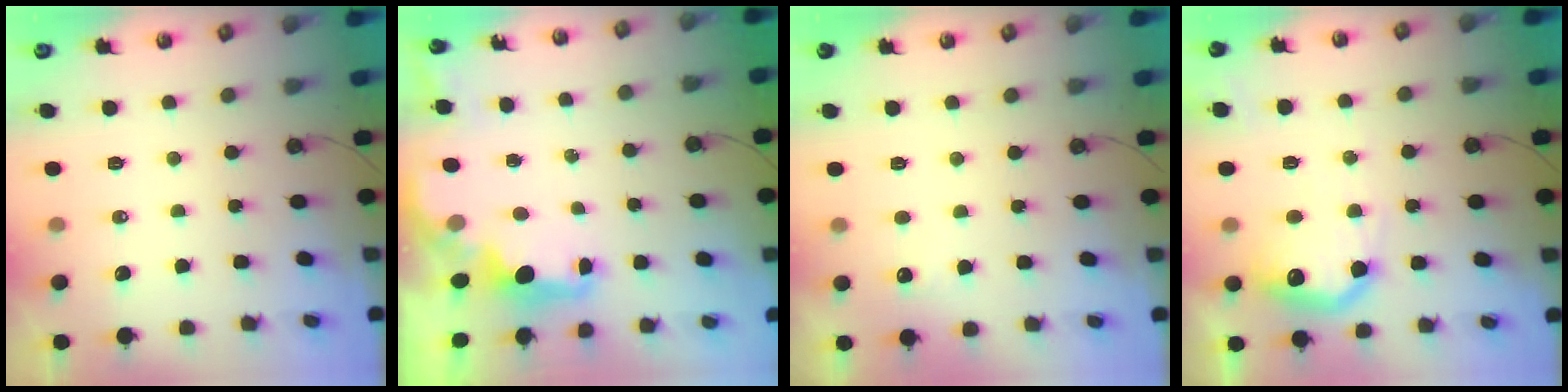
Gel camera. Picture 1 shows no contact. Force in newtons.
{"total": 1.8, "press": 1.7, "slide": 0.6}
{"total": 2.7, "press": 2.5, "slide": 1.0}
{"total": 16.2, "press": 16.2, "slide": 0.8}